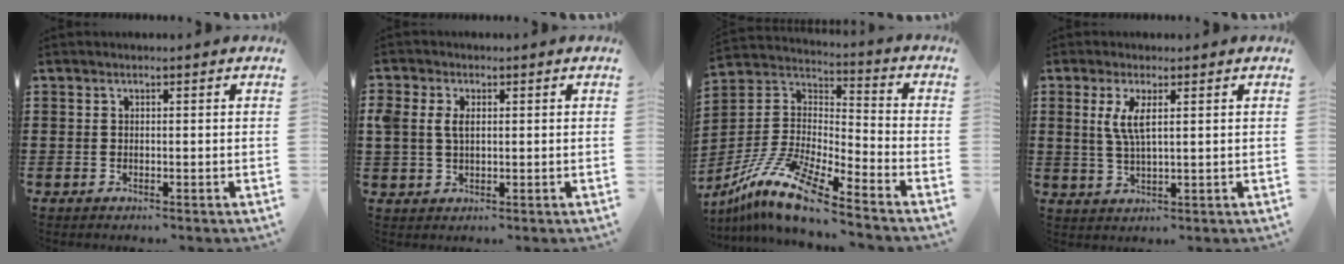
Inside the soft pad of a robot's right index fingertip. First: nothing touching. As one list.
[{"total": 3.3, "force": [0.7, 2.2, 2.4], "torque": [-0.068, 0.006, 0.008]}, {"total": 12.4, "force": [-9.9, 1.7, 7.4], "torque": [-0.175, 0.009, -0.200]}, {"total": 4.4, "force": [1.4, 1.0, 4.1], "torque": [-0.086, 0.002, 0.022]}]